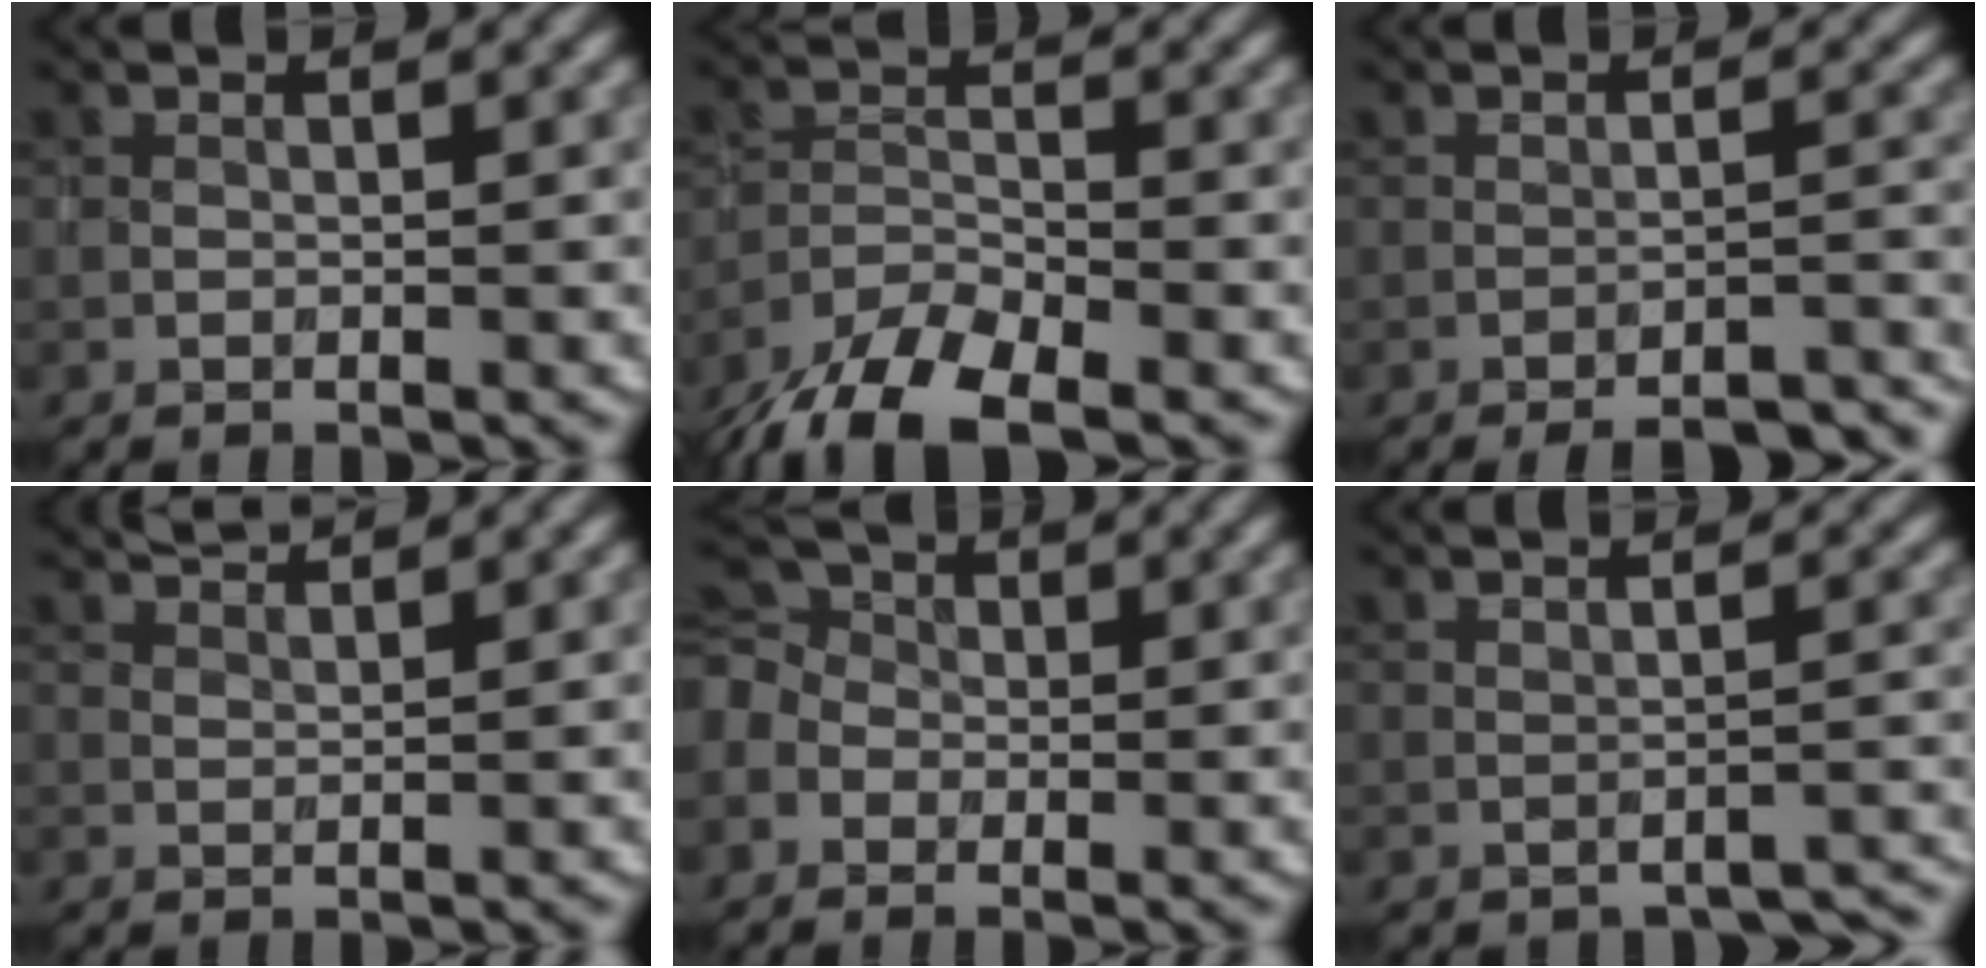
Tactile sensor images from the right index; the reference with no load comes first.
{"total": 7.7, "force": [-5.7, 2.8, 4.3], "torque": [-0.075, -0.011, -0.107]}
{"total": 8.2, "force": [-7.6, 2.0, 2.4], "torque": [-0.015, 0.020, -0.087]}
{"total": 1.4, "force": [1.4, 0.0, 0.3], "torque": [-0.015, -0.001, 0.025]}
{"total": 4.0, "force": [-1.1, 3.2, 2.0], "torque": [-0.042, 0.009, -0.029]}
{"total": 2.5, "force": [-2.2, 0.8, 0.7], "torque": [-0.007, 0.005, -0.027]}